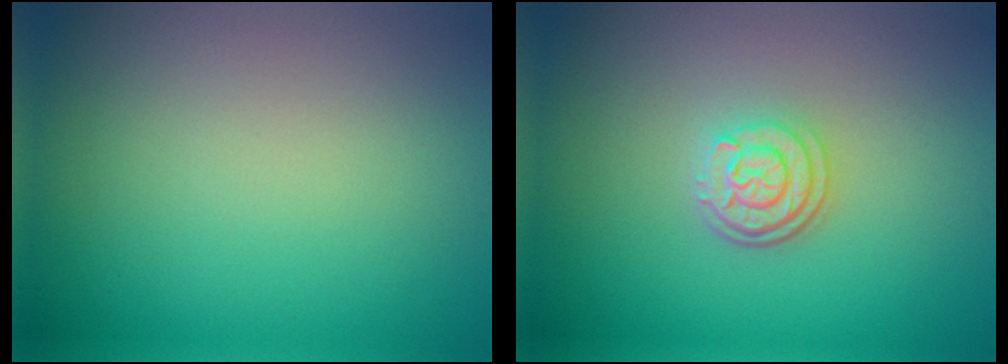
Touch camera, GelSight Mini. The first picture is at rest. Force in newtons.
{"total": 3.0, "press": 2.4, "slide": 1.8}